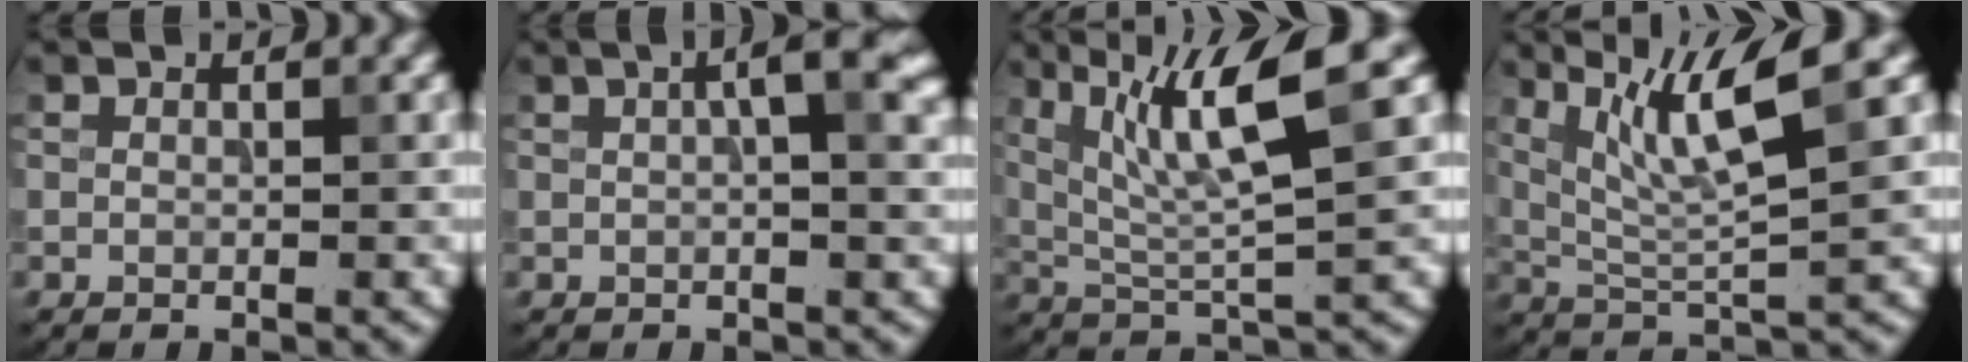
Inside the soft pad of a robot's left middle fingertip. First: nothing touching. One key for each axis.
{"total": 4.5, "fx": 1.3, "fy": 1.1, "fz": 4.2, "tx": -0.057, "ty": 0.012, "tz": 0.017}
{"total": 8.2, "fx": 3.5, "fy": 1.5, "fz": 7.3, "tx": -0.136, "ty": 0.007, "tz": 0.066}
{"total": 7.1, "fx": 3.2, "fy": 1.2, "fz": 6.1, "tx": -0.118, "ty": 0.003, "tz": 0.065}